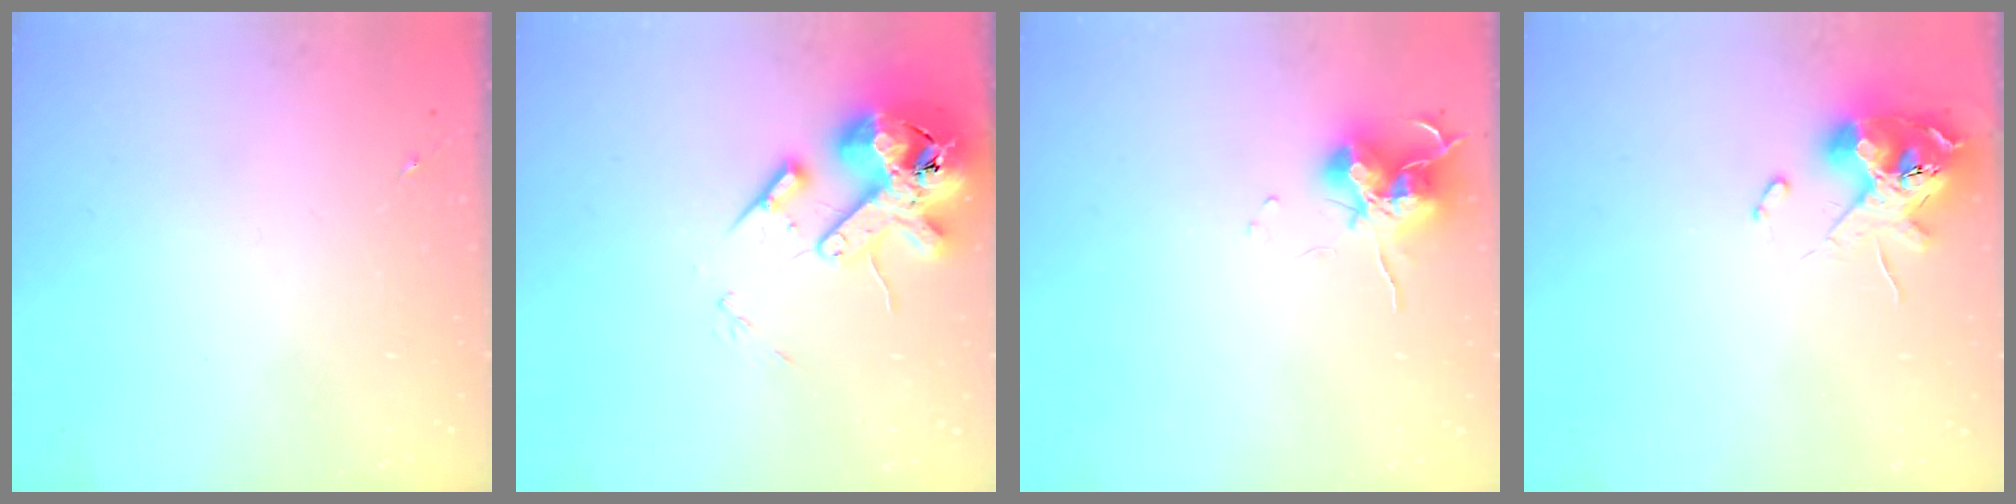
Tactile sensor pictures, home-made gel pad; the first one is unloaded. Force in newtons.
{"total": 15.8, "press": 15.5, "slide": 2.8}
{"total": 12.2, "press": 12.1, "slide": 1.3}
{"total": 11.9, "press": 11.8, "slide": 1.5}